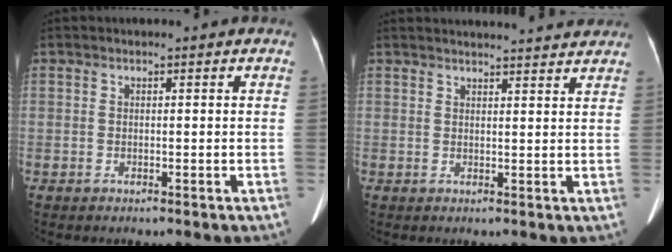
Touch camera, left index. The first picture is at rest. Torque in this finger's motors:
{"motor_torque": [-0.35, -1.41, 0.11, 0.02]}